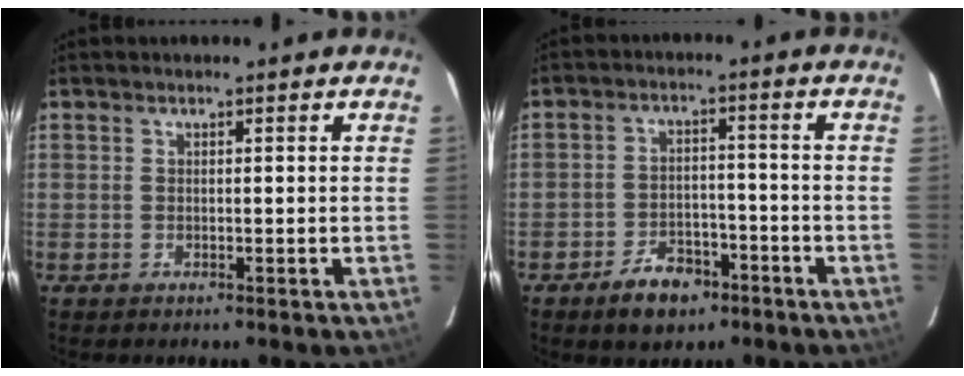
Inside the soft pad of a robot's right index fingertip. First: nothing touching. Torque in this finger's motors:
{"motor_torque": [0.54, -0.55, 0.10, -0.08]}